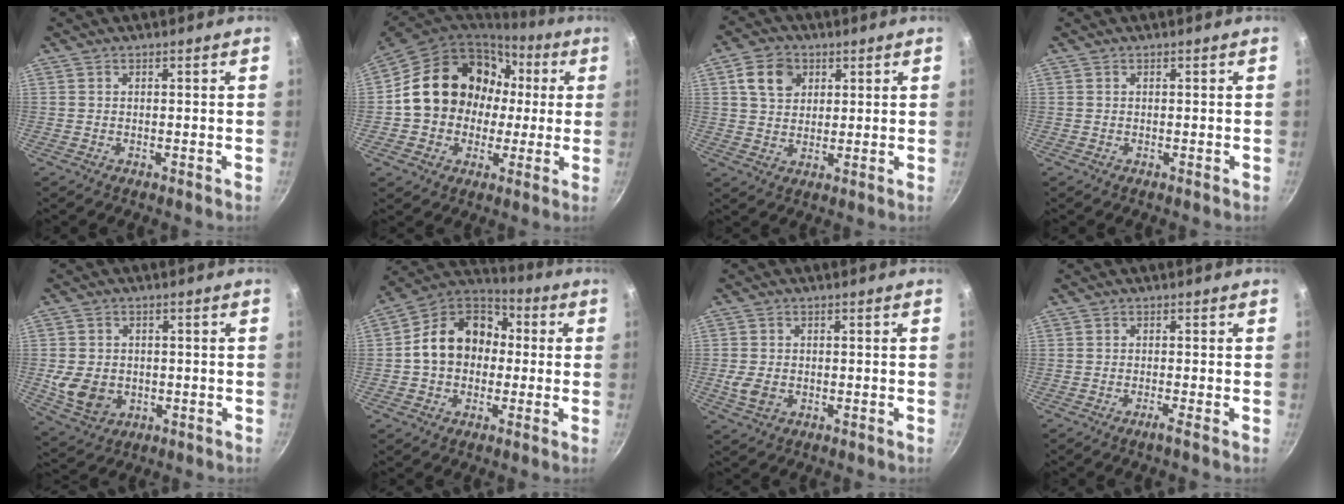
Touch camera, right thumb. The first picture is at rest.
{"total": 18.8, "force": [1.7, 15.9, 9.9], "torque": [-0.140, 0.049, 0.032]}
{"total": 7.7, "force": [2.9, 5.9, 4.0], "torque": [-0.051, 0.002, 0.047]}
{"total": 0.0}
{"total": 8.7, "force": [-1.2, 6.9, 5.1], "torque": [-0.086, -0.001, -0.009]}
{"total": 15.6, "force": [0.3, 12.4, 9.5], "torque": [-0.123, 0.043, -0.012]}
{"total": 4.2, "force": [-0.8, 3.1, 2.7], "torque": [-0.053, 0.000, -0.013]}
{"total": 1.3, "force": [-0.8, -0.4, 1.0], "torque": [-0.027, 0.003, -0.017]}